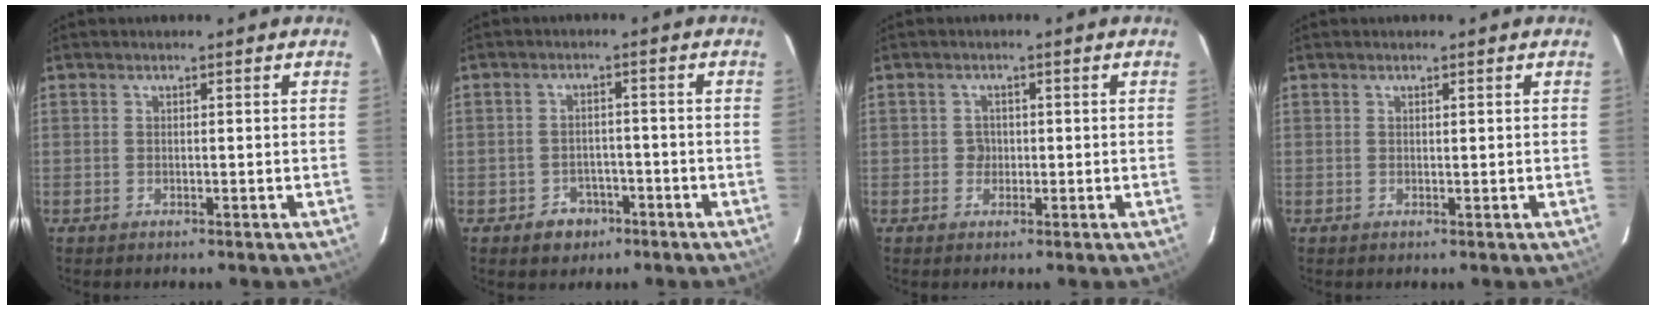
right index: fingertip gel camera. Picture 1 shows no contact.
{"total": 4.1, "force": [-2.2, 3.2, 1.3], "torque": [-0.013, 0.009, -0.026]}
{"total": 1.7, "force": [-0.1, 1.5, 0.6], "torque": [-0.009, 0.004, -0.002]}
{"total": 0.0}